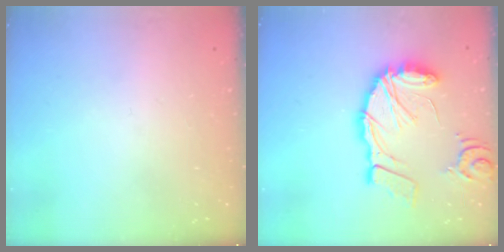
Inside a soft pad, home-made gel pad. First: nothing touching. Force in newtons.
{"total": 17.5, "press": 17.4, "slide": 1.8}